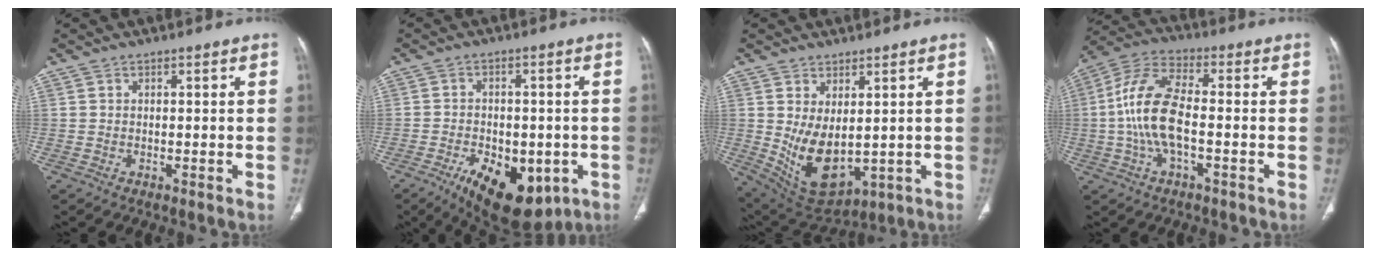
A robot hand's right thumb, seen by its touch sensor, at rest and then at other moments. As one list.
[{"total": 15.6, "force": [-7.0, 8.4, 11.2], "torque": [-0.151, 0.009, -0.089]}, {"total": 11.0, "force": [0.3, 6.1, 9.2], "torque": [-0.153, -0.020, 0.039]}, {"total": 12.5, "force": [-1.6, 5.3, 11.2], "torque": [-0.246, 0.035, -0.033]}]